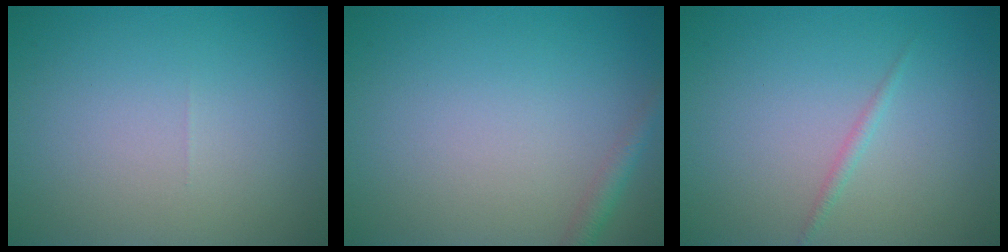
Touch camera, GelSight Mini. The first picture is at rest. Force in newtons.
{"total": 1.5, "press": 1.5, "slide": 0.1}
{"total": 0.8, "press": 0.8, "slide": 0.1}